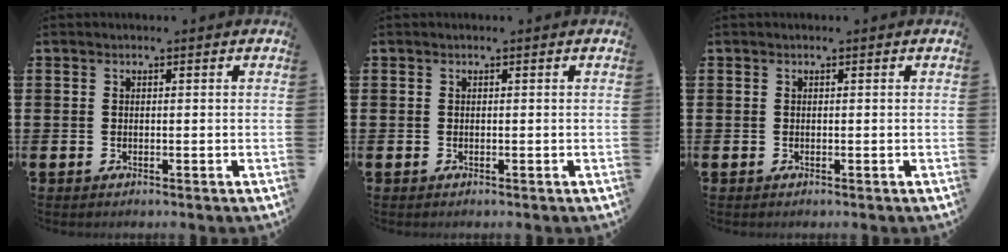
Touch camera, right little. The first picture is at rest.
{"total": 0.0}
{"total": 0.0}